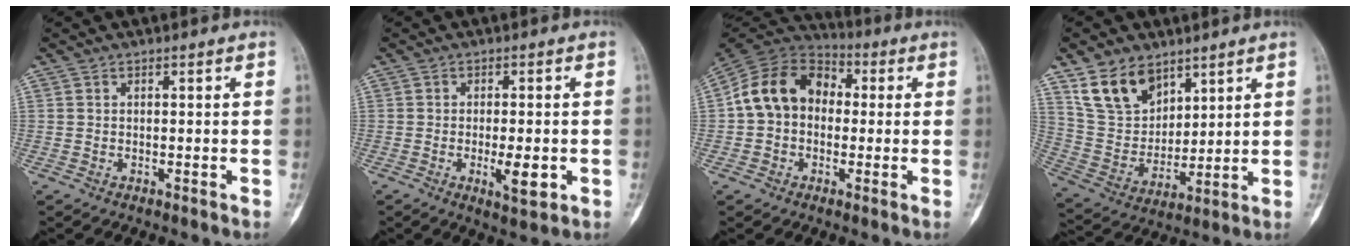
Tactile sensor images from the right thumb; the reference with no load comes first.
{"total": 5.7, "force": [-1.4, 2.0, 5.2], "torque": [-0.076, -0.007, -0.018]}
{"total": 14.0, "force": [0.7, 11.0, 8.5], "torque": [-0.131, 0.039, -0.003]}
{"total": 12.6, "force": [8.1, 8.0, 5.4], "torque": [-0.077, -0.040, 0.169]}